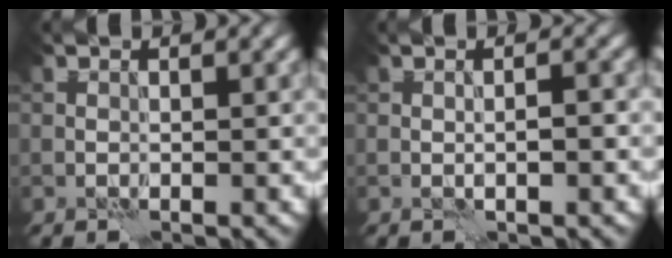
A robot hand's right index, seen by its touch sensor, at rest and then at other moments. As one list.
[{"total": 1.8, "force": [-0.5, 0.5, 1.6], "torque": [-0.023, 0.002, -0.006]}]